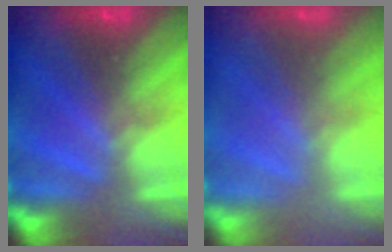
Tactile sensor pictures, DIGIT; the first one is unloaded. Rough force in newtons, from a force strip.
{"total": 2.2}